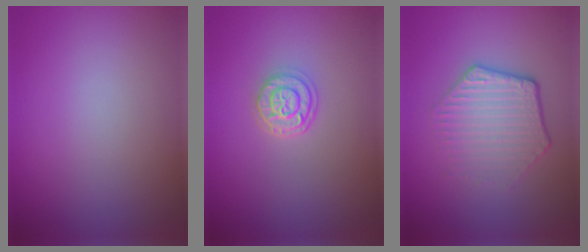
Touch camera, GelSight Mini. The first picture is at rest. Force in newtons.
{"total": 2.7, "press": 2.2, "slide": 1.6}
{"total": 4.5, "press": 3.3, "slide": 3.0}